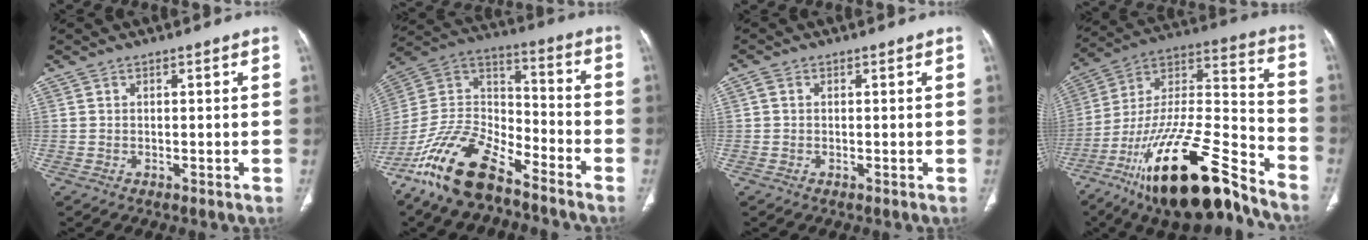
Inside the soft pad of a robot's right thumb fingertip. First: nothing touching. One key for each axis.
{"total": 18.0, "fx": -13.1, "fy": 6.9, "fz": 10.2, "tx": -0.190, "ty": 0.072, "tz": -0.249}
{"total": 1.0, "fx": 0.3, "fy": 0.8, "fz": 0.5, "tx": -0.011, "ty": 0.002, "tz": 0.002}
{"total": 27.5, "fx": -18.5, "fy": 7.5, "fz": 18.9, "tx": -0.325, "ty": 0.073, "tz": -0.320}